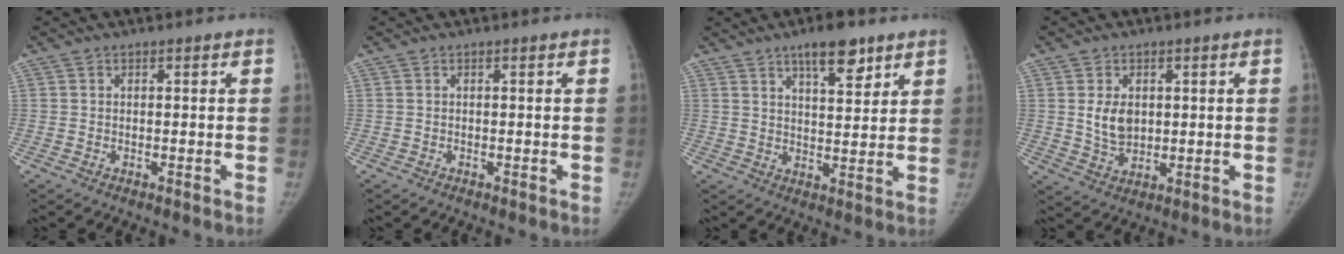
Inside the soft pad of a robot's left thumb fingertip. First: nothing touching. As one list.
[{"total": 0.0}, {"total": 8.6, "force": [5.6, 3.1, 5.8], "torque": [-0.067, -0.033, 0.087]}, {"total": 6.0, "force": [1.1, 4.3, 4.0], "torque": [-0.052, -0.013, 0.031]}]